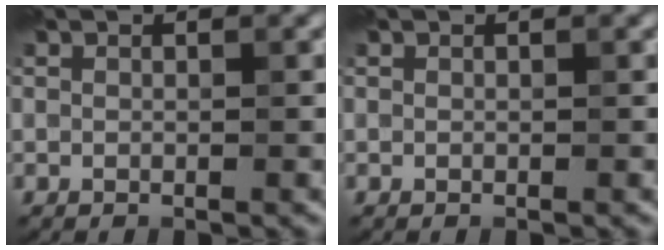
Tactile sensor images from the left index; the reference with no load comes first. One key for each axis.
{"total": 0.0}